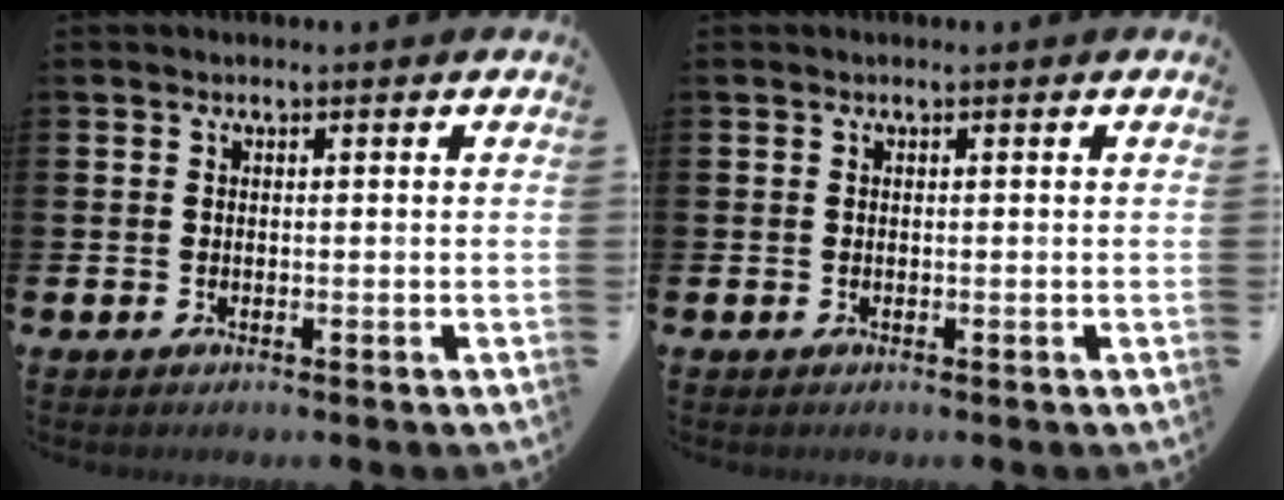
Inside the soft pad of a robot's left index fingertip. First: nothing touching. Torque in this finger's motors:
{"motor_torque": [0.00, 0.00, 0.00, 0.00]}